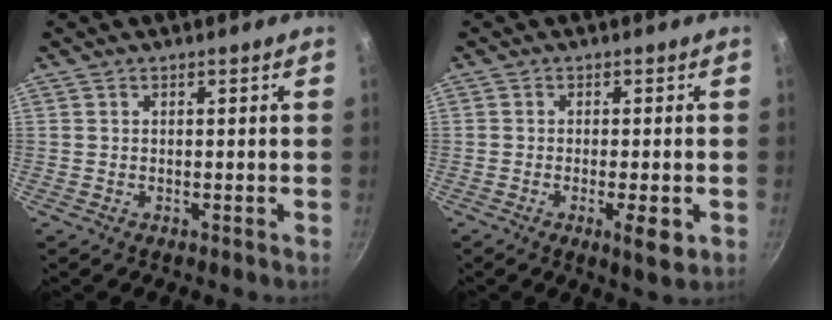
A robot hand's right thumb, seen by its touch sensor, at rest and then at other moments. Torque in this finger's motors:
{"motor_torque": [-0.57, 0.48, -0.24, 0.01, -0.02]}